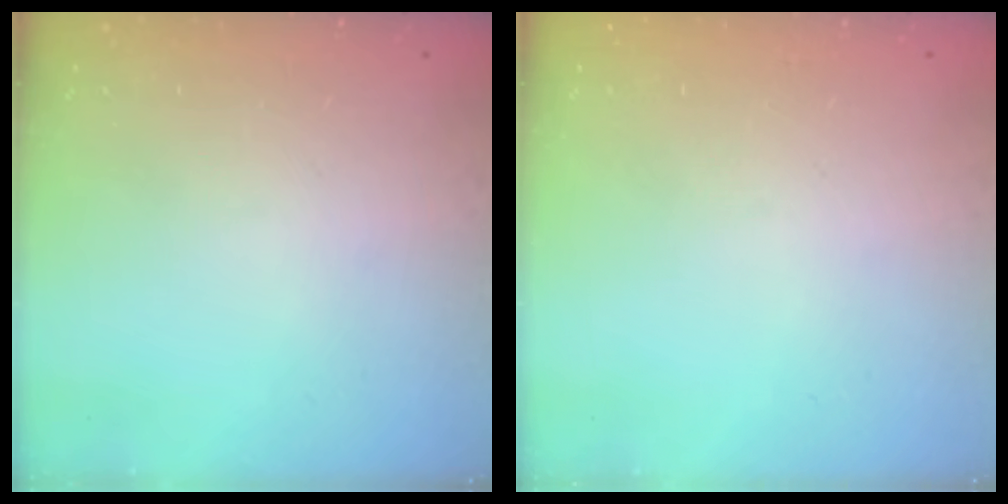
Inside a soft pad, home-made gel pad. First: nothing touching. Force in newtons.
{"total": 0.0}